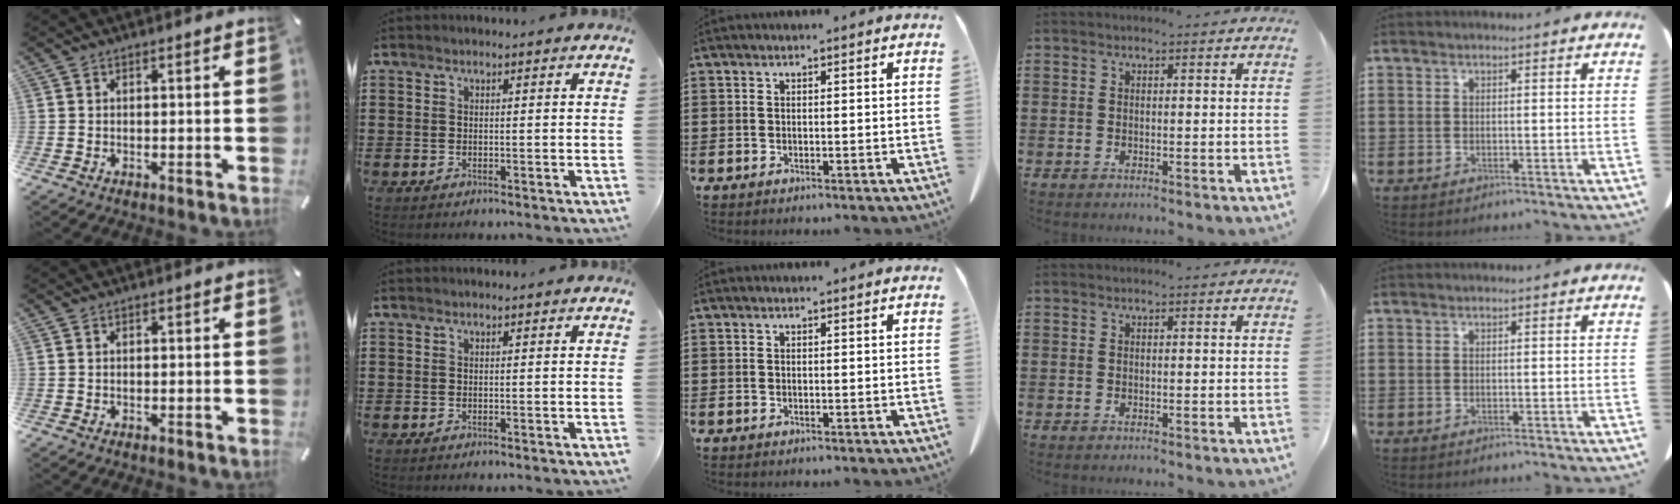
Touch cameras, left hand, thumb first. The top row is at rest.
{}